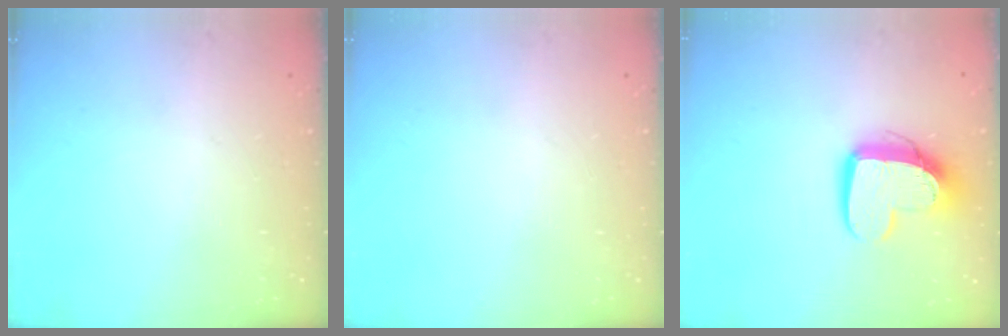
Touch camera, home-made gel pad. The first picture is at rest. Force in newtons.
{"total": 0.0}
{"total": 12.9, "press": 12.8, "slide": 1.1}